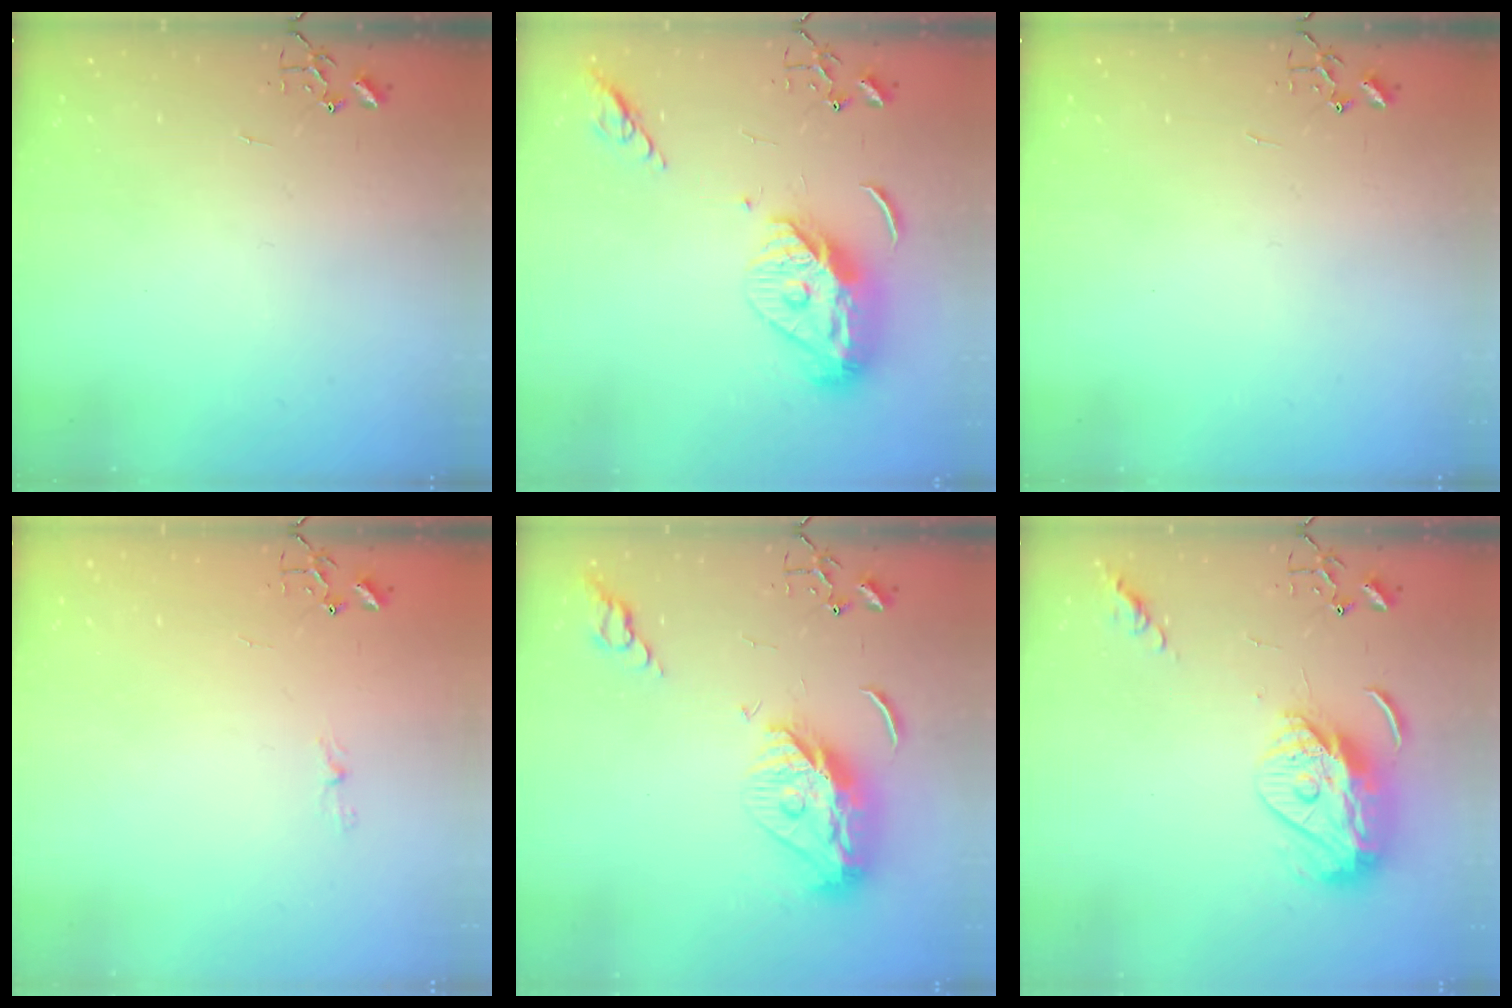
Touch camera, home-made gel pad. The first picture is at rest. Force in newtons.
{"total": 12.7, "press": 12.7, "slide": 0.9}
{"total": 0.0}
{"total": 3.5, "press": 3.5, "slide": 0.3}
{"total": 13.4, "press": 13.4, "slide": 1.2}
{"total": 12.3, "press": 12.2, "slide": 1.1}